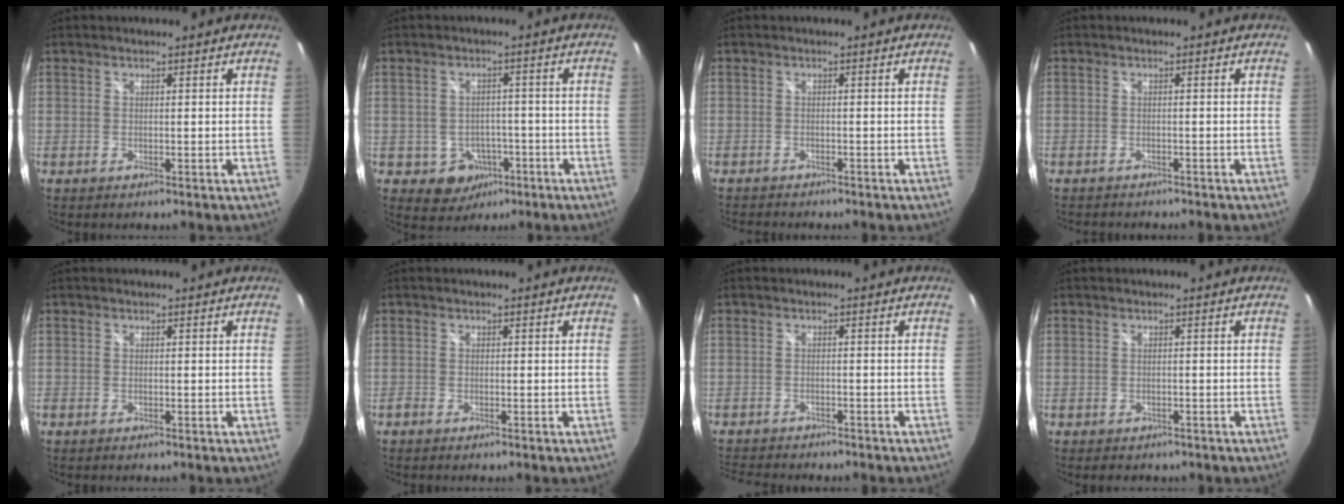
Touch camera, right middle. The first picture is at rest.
{"total": 5.9, "force": [-2.7, 5.0, 1.3], "torque": [-0.036, 0.013, -0.021]}
{"total": 3.6, "force": [-3.4, 0.6, 0.9], "torque": [-0.027, -0.015, -0.055]}
{"total": 3.2, "force": [-3.0, 0.8, 0.8], "torque": [-0.020, -0.013, -0.044]}
{"total": 0.0}
{"total": 0.5, "force": [-0.5, 0.2, 0.1], "torque": [-0.002, -0.002, -0.013]}
{"total": 7.1, "force": [-6.6, 1.6, 2.1], "torque": [-0.059, -0.015, -0.103]}
{"total": 1.7, "force": [-1.1, 1.2, 0.4], "torque": [-0.010, -0.003, -0.015]}